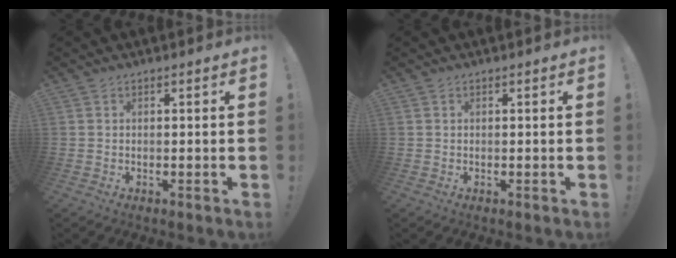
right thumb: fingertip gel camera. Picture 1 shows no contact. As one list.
[{"total": 0.0}]